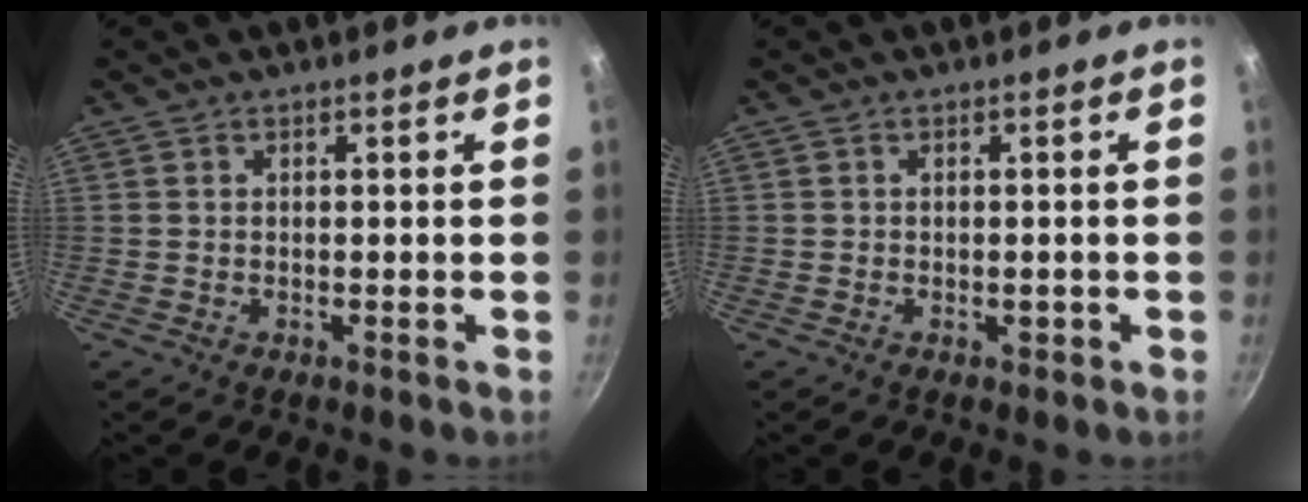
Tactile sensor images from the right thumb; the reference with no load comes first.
{"total": 0.9, "force": [-0.3, 0.6, 0.5], "torque": [0.000, 0.000, -0.006]}